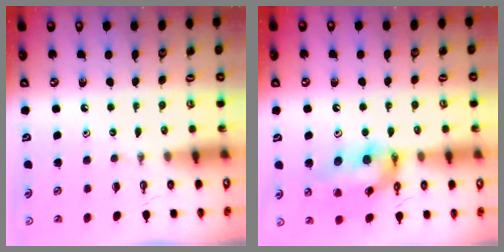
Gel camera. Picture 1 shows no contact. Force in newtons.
{"total": 14.9, "press": 14.8, "slide": 1.8}